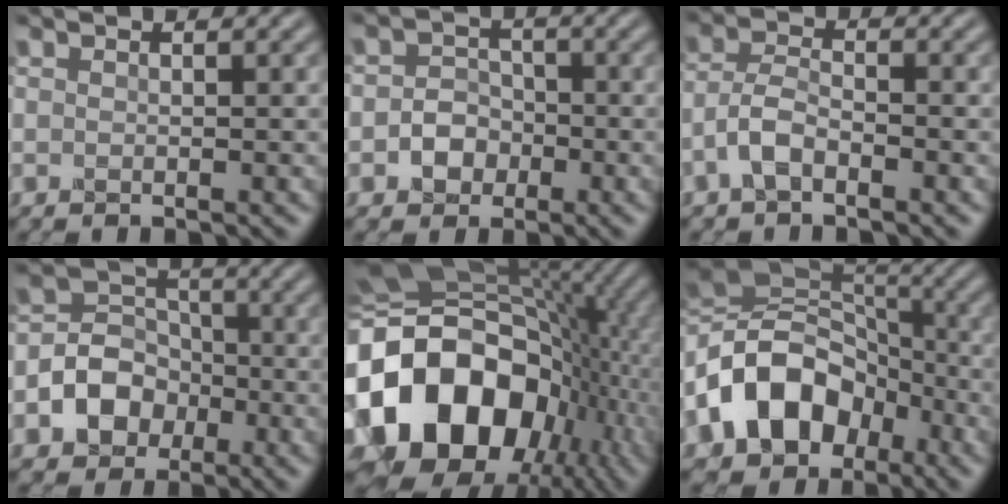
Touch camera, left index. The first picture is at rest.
{"total": 1.9, "force": [-0.7, 1.8, 0.3], "torque": [-0.009, 0.009, -0.014]}
{"total": 2.4, "force": [-1.6, 1.0, 1.5], "torque": [-0.041, 0.011, -0.045]}
{"total": 4.4, "force": [-1.7, 3.7, 1.5], "torque": [-0.026, 0.011, -0.041]}
{"total": 18.3, "force": [-3.8, 14.0, 11.2], "torque": [-0.229, -0.001, -0.074]}
{"total": 11.3, "force": [-3.8, 8.8, 6.1], "torque": [-0.130, 0.008, -0.083]}